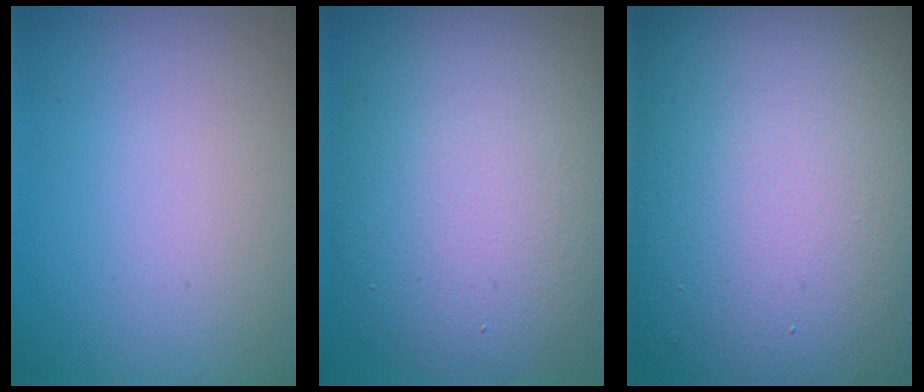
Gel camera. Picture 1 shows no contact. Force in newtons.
{"total": 11.5, "press": 11.4, "slide": 0.7}
{"total": 18.9, "press": 18.9, "slide": 0.4}